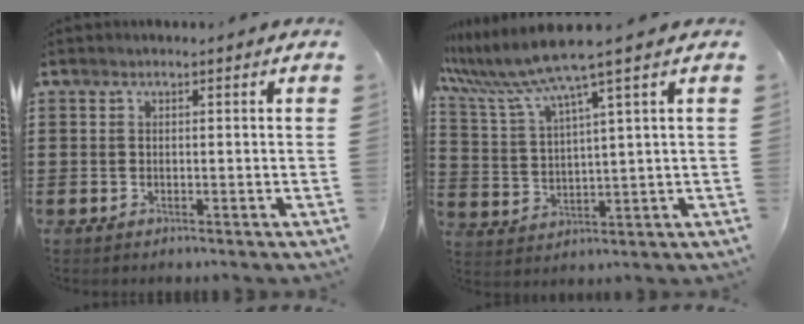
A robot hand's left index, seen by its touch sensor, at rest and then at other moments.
{"total": 7.4, "force": [5.6, -0.9, 4.7], "torque": [-0.120, -0.038, 0.091]}